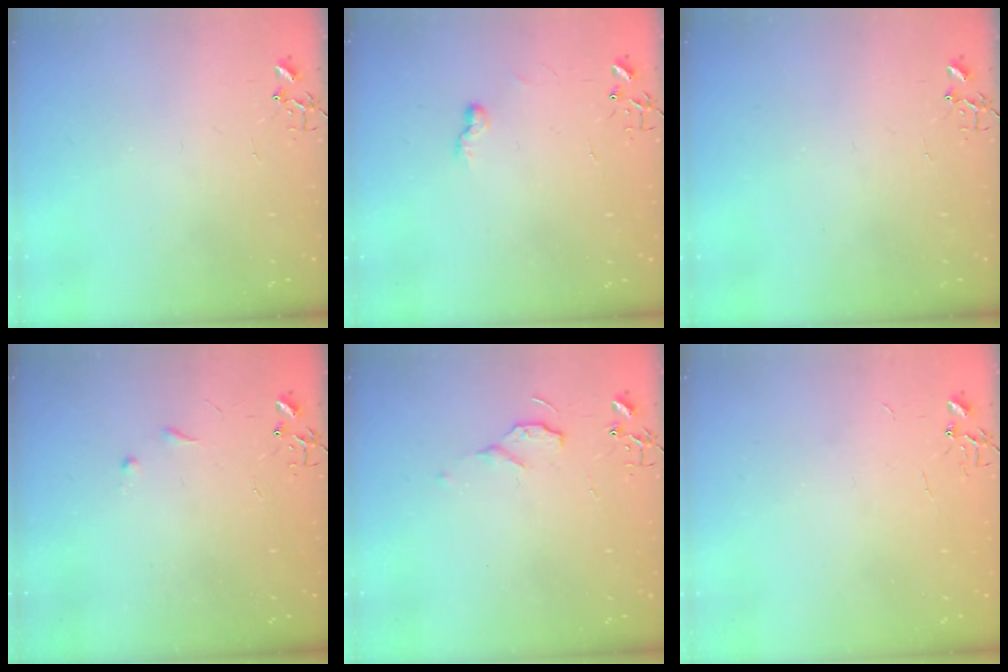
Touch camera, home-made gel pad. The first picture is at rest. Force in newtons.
{"total": 4.6, "press": 4.6, "slide": 0.6}
{"total": 0.0}
{"total": 5.3, "press": 5.2, "slide": 0.7}
{"total": 7.0, "press": 6.9, "slide": 0.8}
{"total": 2.2, "press": 2.2, "slide": 0.3}